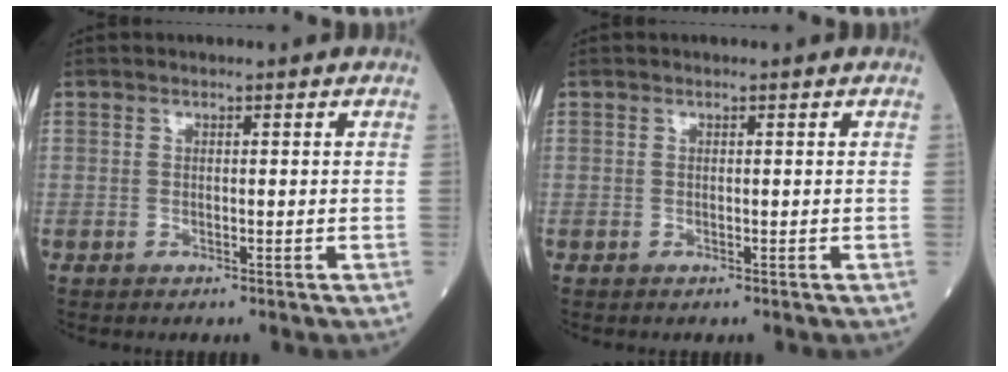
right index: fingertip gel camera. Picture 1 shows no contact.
{"total": 0.0}